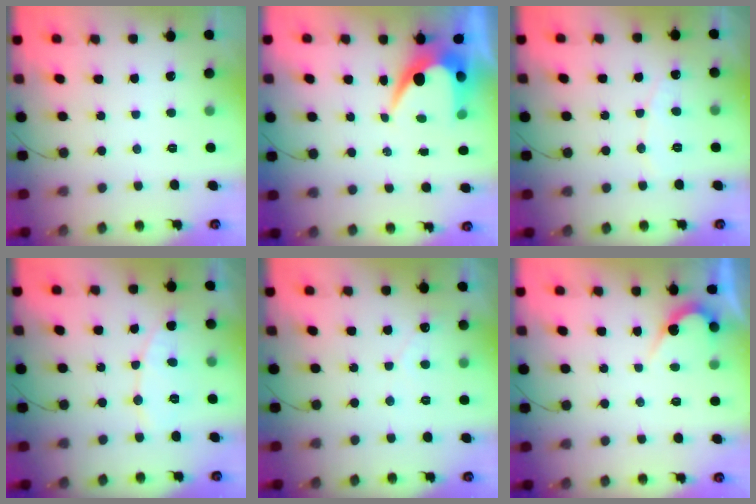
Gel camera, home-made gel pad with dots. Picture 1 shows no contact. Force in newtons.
{"total": 6.7, "press": 6.6, "slide": 0.5}
{"total": 6.0, "press": 5.9, "slide": 0.5}
{"total": 6.5, "press": 6.5, "slide": 0.4}
{"total": 2.2, "press": 2.2, "slide": 0.1}
{"total": 4.5, "press": 4.4, "slide": 0.2}